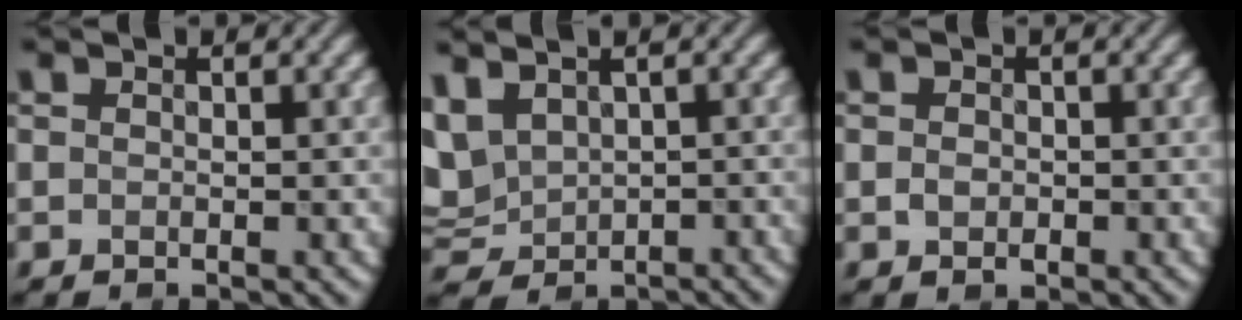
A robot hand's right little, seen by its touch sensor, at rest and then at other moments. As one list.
[{"total": 5.0, "force": [1.3, 4.0, 2.7], "torque": [-0.064, 0.003, 0.046]}, {"total": 0.8, "force": [-0.3, 0.6, 0.4], "torque": [-0.011, -0.001, 0.000]}]